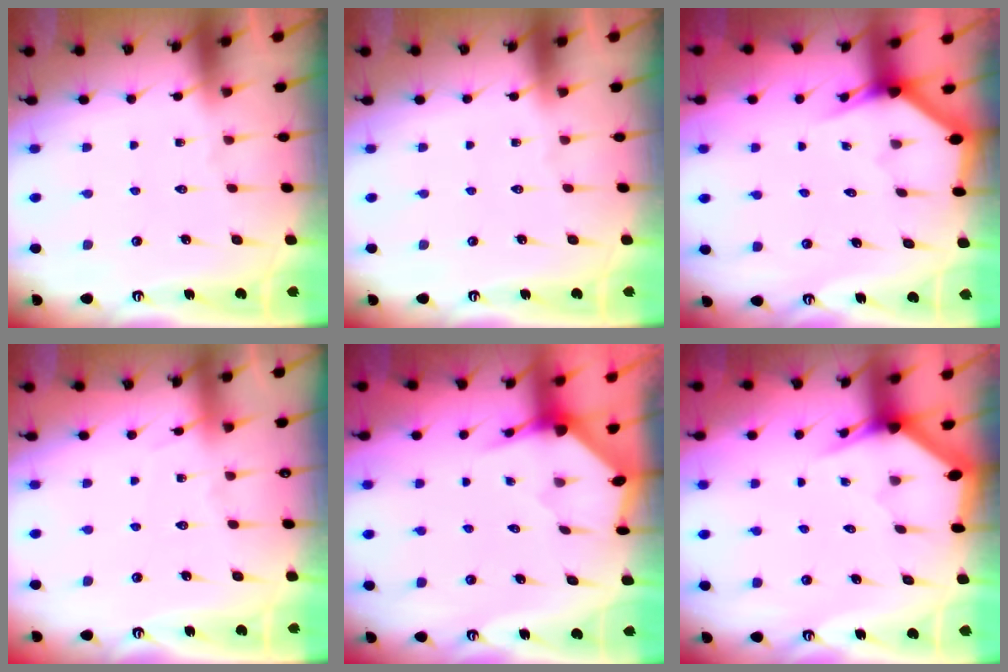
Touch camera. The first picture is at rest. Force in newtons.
{"total": 0.0}
{"total": 3.1, "press": 3.1, "slide": 0.1}
{"total": 3.7, "press": 3.7, "slide": 0.5}
{"total": 3.1, "press": 3.1, "slide": 0.3}
{"total": 3.0, "press": 3.0, "slide": 0.0}